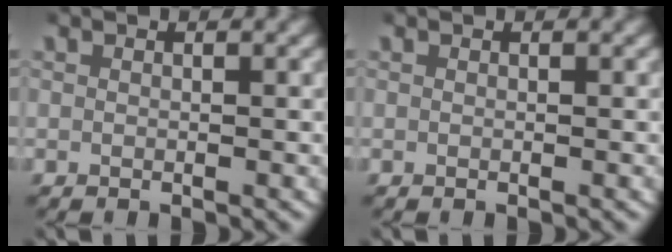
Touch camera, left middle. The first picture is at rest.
{"total": 0.0}